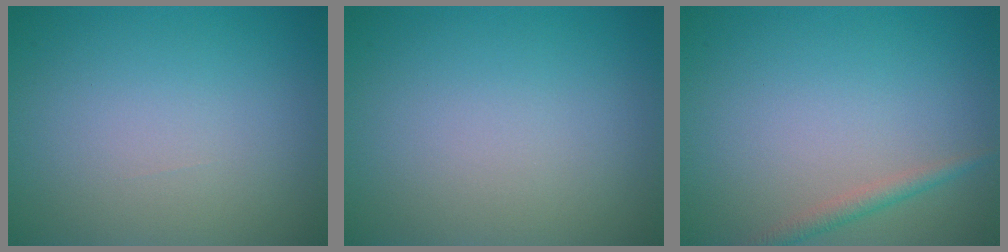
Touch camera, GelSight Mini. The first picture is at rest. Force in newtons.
{"total": 0.0}
{"total": 1.5, "press": 1.5, "slide": 0.0}